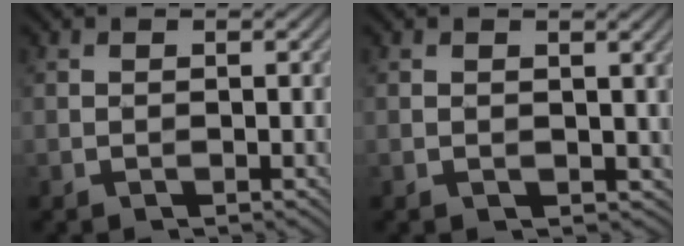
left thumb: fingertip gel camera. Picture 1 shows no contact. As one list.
[{"total": 2.6, "force": [0.6, 2.0, 1.5], "torque": [-0.033, -0.005, 0.013]}]